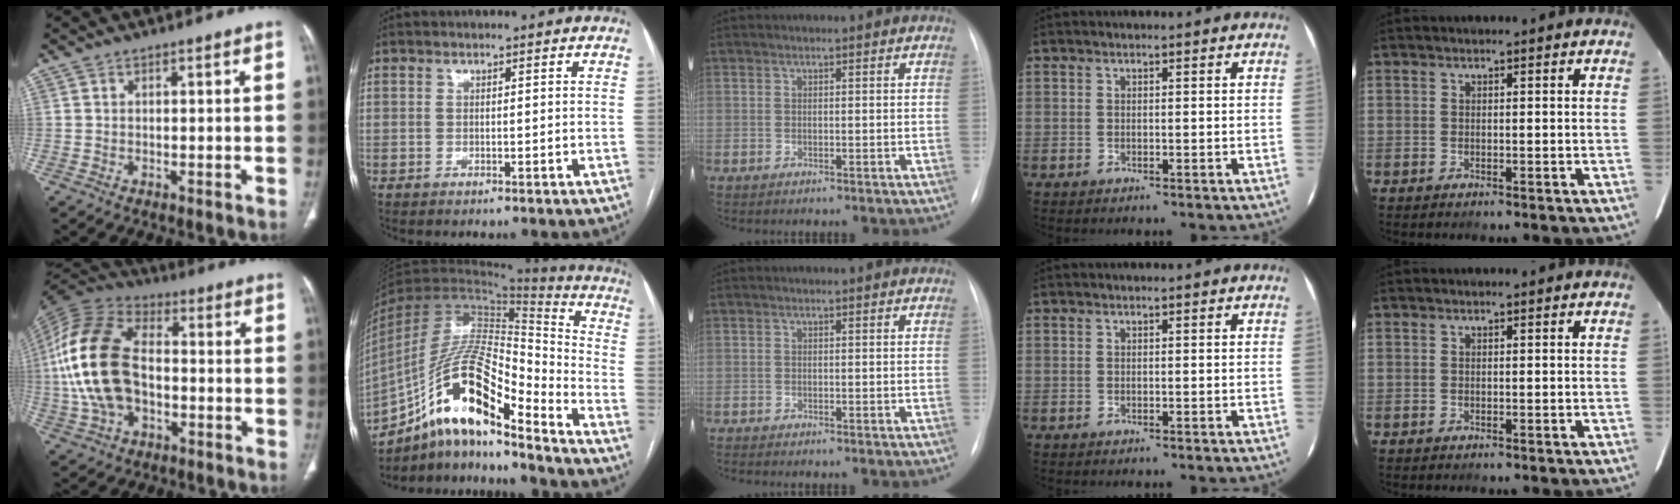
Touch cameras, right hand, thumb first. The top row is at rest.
{"thumb": {"total": 19.4, "force": [-1.4, 12.3, 14.9], "torque": [-0.305, 0.025, -0.029]}, "index": {"total": 17.9, "force": [-11.3, 4.1, 13.2], "torque": [-0.247, 0.027, -0.195]}, "middle": {"total": 0.8, "force": [-0.7, 0.0, 0.3], "torque": [-0.003, -0.002, -0.009]}}